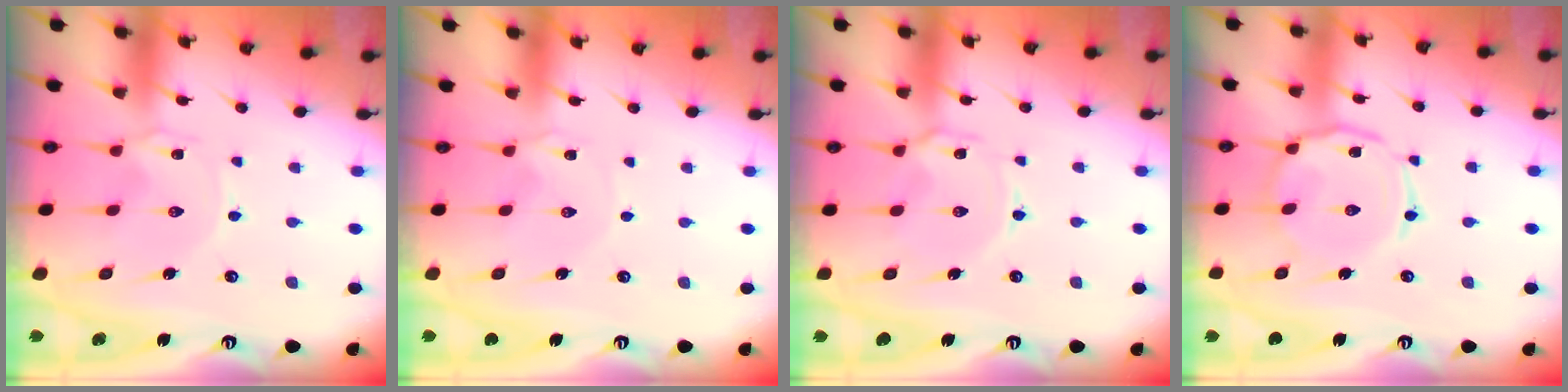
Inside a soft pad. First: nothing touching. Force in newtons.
{"total": 0.7, "press": 0.6, "slide": 0.3}
{"total": 3.0, "press": 3.0, "slide": 0.4}
{"total": 10.0, "press": 10.0, "slide": 0.9}